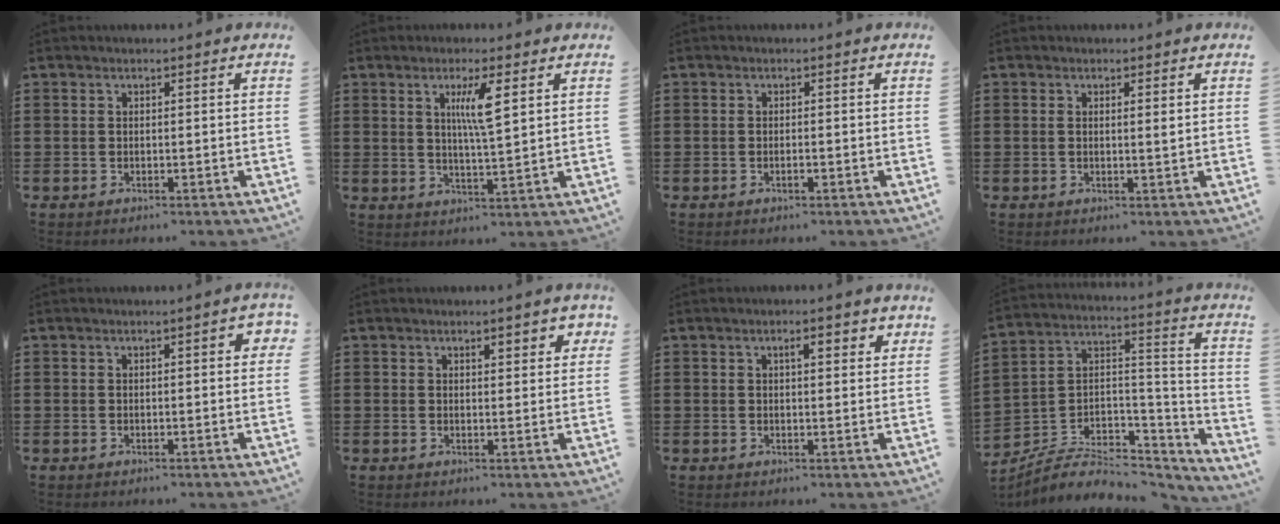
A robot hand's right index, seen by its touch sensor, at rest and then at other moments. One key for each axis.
{"total": 5.2, "fx": 1.9, "fy": 0.4, "fz": 4.8, "tx": -0.092, "ty": -0.002, "tz": 0.026}
{"total": 0.8, "fx": -0.4, "fy": 0.1, "fz": 0.7, "tx": -0.013, "ty": -0.006, "tz": -0.006}
{"total": 1.1, "fx": 0.3, "fy": 0.0, "fz": 1.1, "tx": -0.023, "ty": -0.001, "tz": 0.004}
{"total": 1.8, "fx": 0.3, "fy": 0.4, "fz": 1.8, "tx": -0.026, "ty": 0.001, "tz": 0.002}
{"total": 2.5, "fx": 1.4, "fy": 0.9, "fz": 1.8, "tx": -0.022, "ty": -0.001, "tz": 0.020}
{"total": 2.9, "fx": 1.1, "fy": 0.9, "fz": 2.6, "tx": -0.037, "ty": 0.001, "tz": 0.012}
{"total": 6.8, "fx": -4.6, "fy": 4.1, "fz": 3.1, "tx": -0.069, "ty": 0.003, "tz": -0.088}